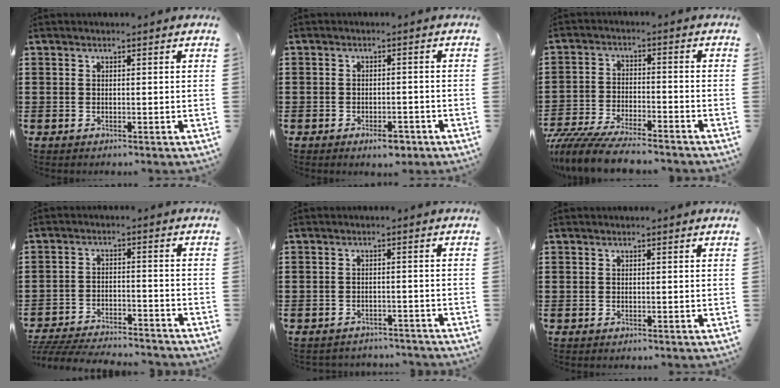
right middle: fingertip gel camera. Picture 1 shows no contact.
{"total": 2.6, "force": [-2.1, 1.2, 0.9], "torque": [-0.017, 0.005, -0.042]}
{"total": 7.1, "force": [-6.8, 0.5, 2.0], "torque": [-0.045, 0.002, -0.131]}
{"total": 5.7, "force": [-5.6, 0.3, 1.1], "torque": [-0.027, 0.001, -0.112]}
{"total": 2.2, "force": [-2.1, 0.3, -0.1], "torque": [-0.006, -0.002, -0.046]}
{"total": 0.0}